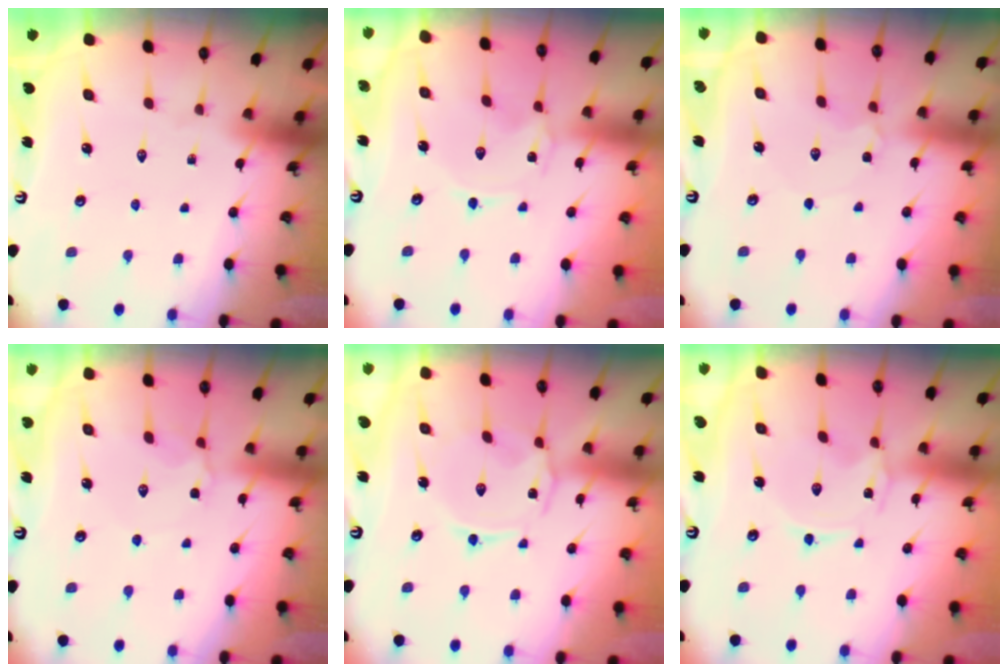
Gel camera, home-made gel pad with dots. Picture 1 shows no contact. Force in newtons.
{"total": 0.0}
{"total": 2.6, "press": 2.6, "slide": 0.3}
{"total": 5.3, "press": 5.2, "slide": 0.7}
{"total": 1.9, "press": 1.9, "slide": 0.3}
{"total": 0.0}